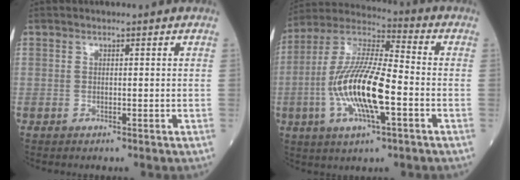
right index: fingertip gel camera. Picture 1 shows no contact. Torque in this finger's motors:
{"motor_torque": [1.33, -0.81, 0.64, 0.21]}